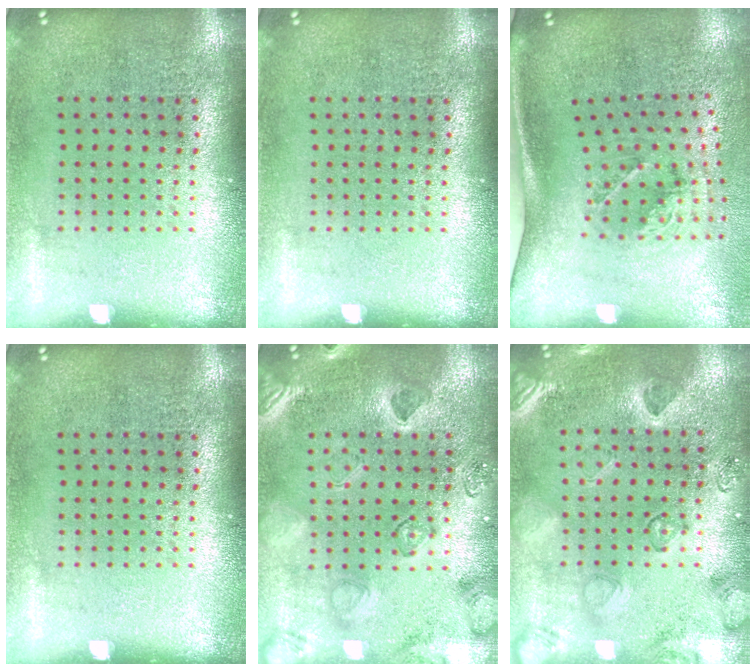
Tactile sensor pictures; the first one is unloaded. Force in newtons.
{"total": 0.0}
{"total": 2.0, "press": 1.3, "slide": 1.5}
{"total": 0.0}
{"total": 2.3, "press": 2.3, "slide": 0.6}
{"total": 2.3, "press": 2.0, "slide": 1.1}